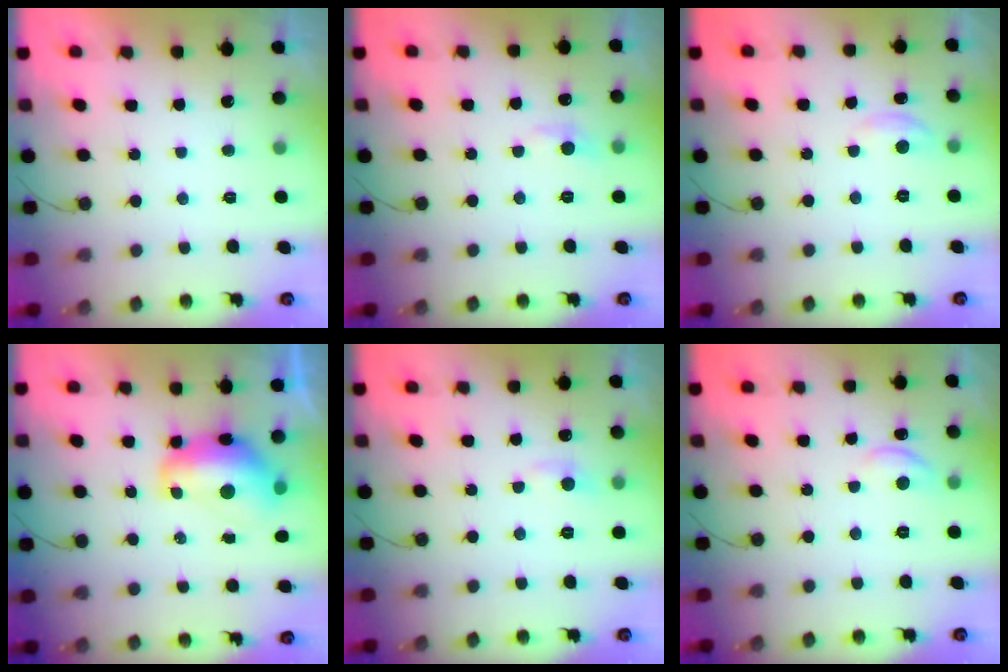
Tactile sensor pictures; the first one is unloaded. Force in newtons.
{"total": 6.9, "press": 6.9, "slide": 0.8}
{"total": 2.9, "press": 2.9, "slide": 0.2}
{"total": 12.4, "press": 12.4, "slide": 1.1}
{"total": 5.4, "press": 5.4, "slide": 0.8}
{"total": 7.5, "press": 7.5, "slide": 0.7}